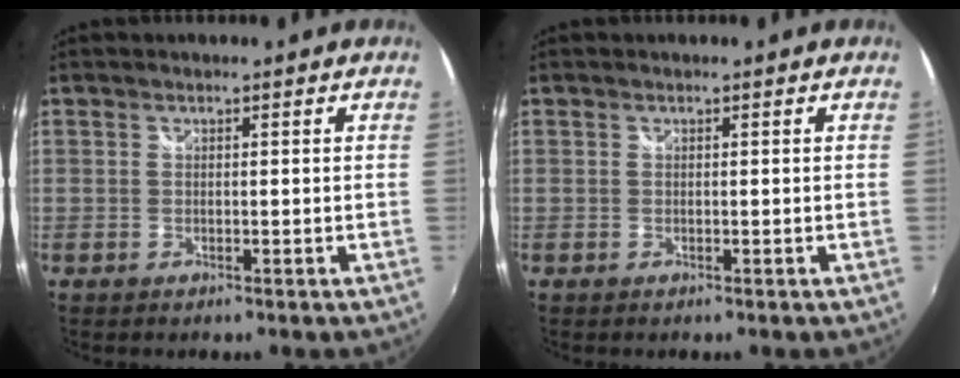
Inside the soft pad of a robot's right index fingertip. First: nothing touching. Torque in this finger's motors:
{"motor_torque": [0.00, 0.00, 0.00, 0.00]}